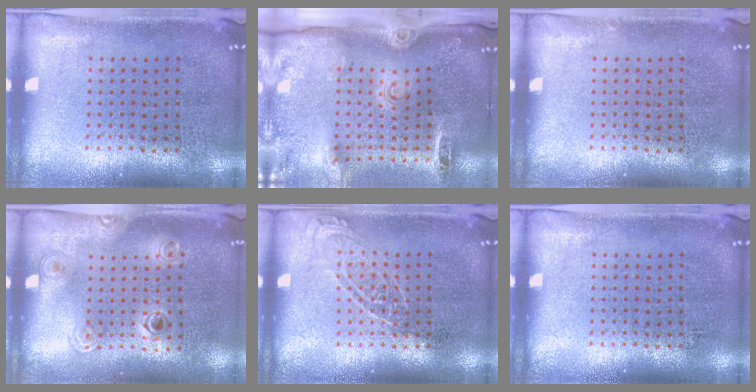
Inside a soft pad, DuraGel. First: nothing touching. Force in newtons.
{"total": 3.1, "press": 2.2, "slide": 2.2}
{"total": 0.0}
{"total": 1.2, "press": 1.0, "slide": 0.6}
{"total": 1.6, "press": 1.5, "slide": 0.3}
{"total": 0.0}